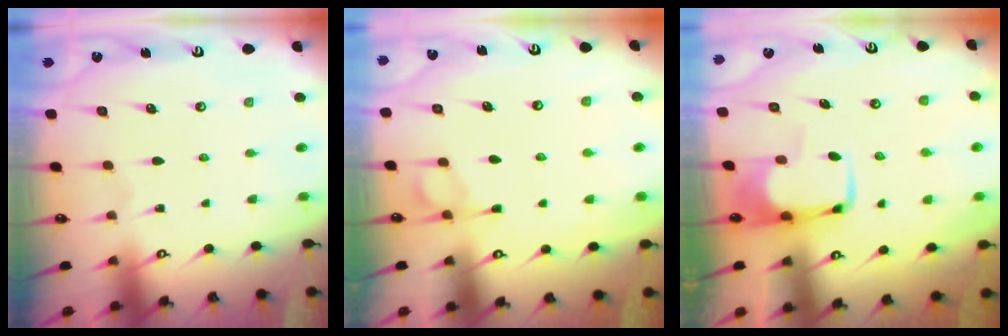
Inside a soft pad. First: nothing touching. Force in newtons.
{"total": 1.1, "press": 0.0, "slide": 1.0}
{"total": 1.8, "press": 1.7, "slide": 0.4}